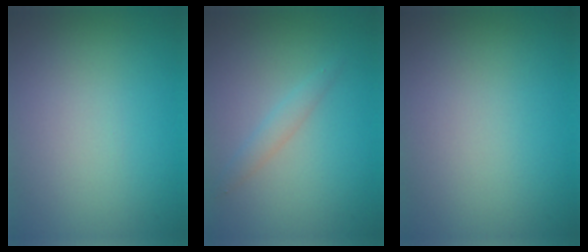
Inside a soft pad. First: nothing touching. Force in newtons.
{"total": 1.4, "press": 1.4, "slide": 0.0}
{"total": 0.0}